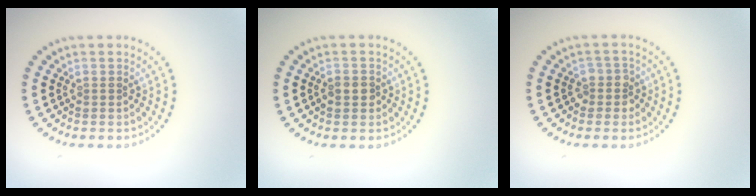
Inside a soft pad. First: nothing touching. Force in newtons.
{"total": 1.6, "press": 1.6, "slide": 0.4}
{"total": 1.7, "press": 1.5, "slide": 0.7}